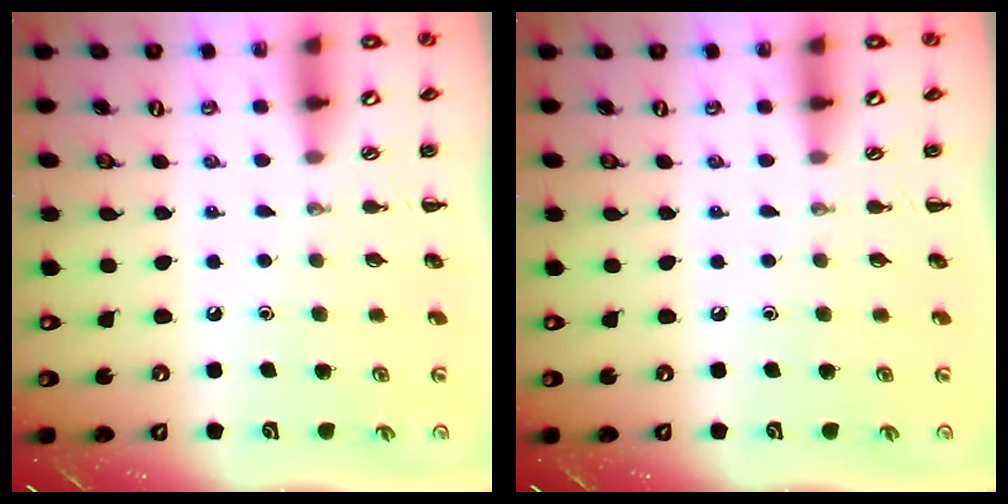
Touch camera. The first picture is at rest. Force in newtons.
{"total": 0.0}